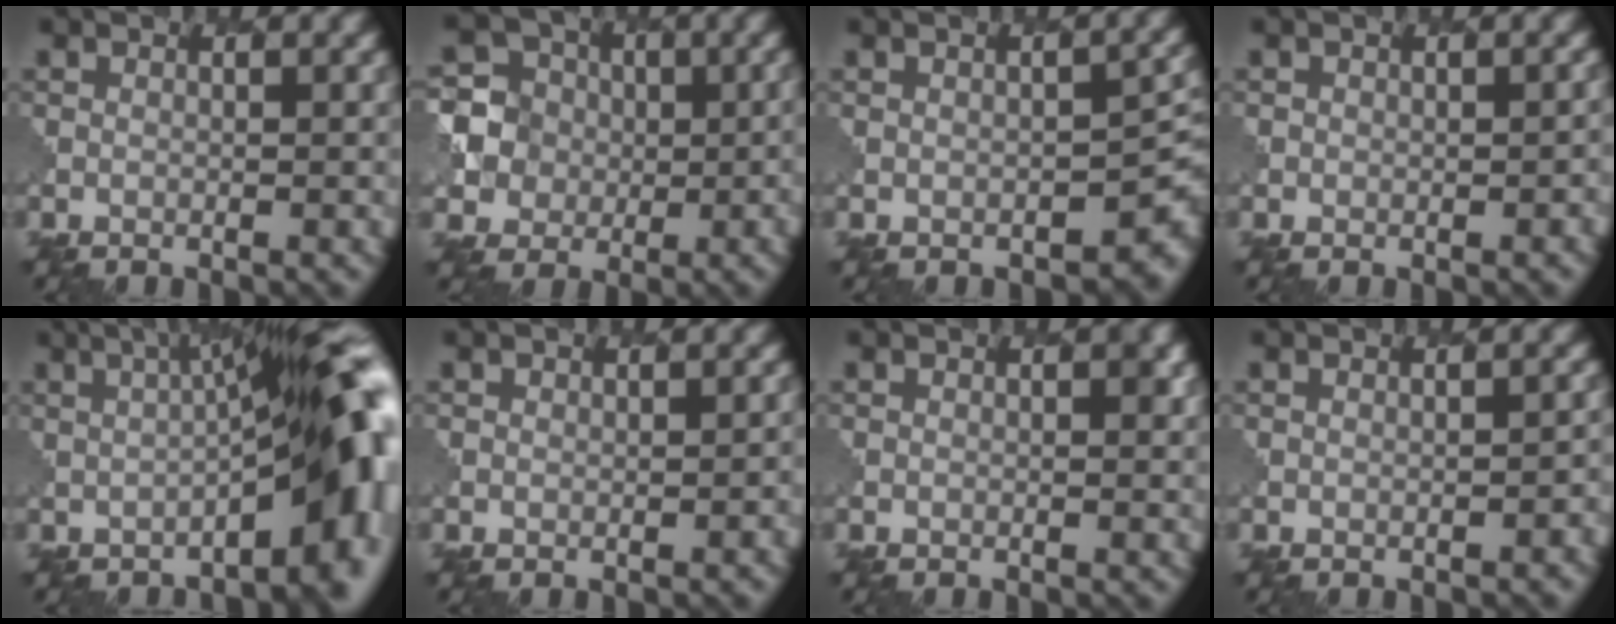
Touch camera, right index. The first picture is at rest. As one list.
[{"total": 8.8, "force": [-0.2, 8.5, 2.2], "torque": [-0.060, 0.022, -0.024]}, {"total": 4.6, "force": [-2.1, 2.5, 3.2], "torque": [-0.028, -0.009, -0.026]}, {"total": 3.0, "force": [-0.7, 2.4, 1.7], "torque": [-0.001, 0.001, -0.004]}, {"total": 11.3, "force": [-1.3, 2.9, 10.9], "torque": [-0.126, 0.020, -0.023]}, {"total": 2.4, "force": [-0.3, 1.8, 1.6], "torque": [-0.007, -0.004, 0.001]}, {"total": 1.0, "force": [0.3, 0.4, 0.9], "torque": [-0.010, 0.000, -0.001]}, {"total": 2.1, "force": [-1.1, 1.0, 1.5], "torque": [-0.013, 0.004, -0.004]}]